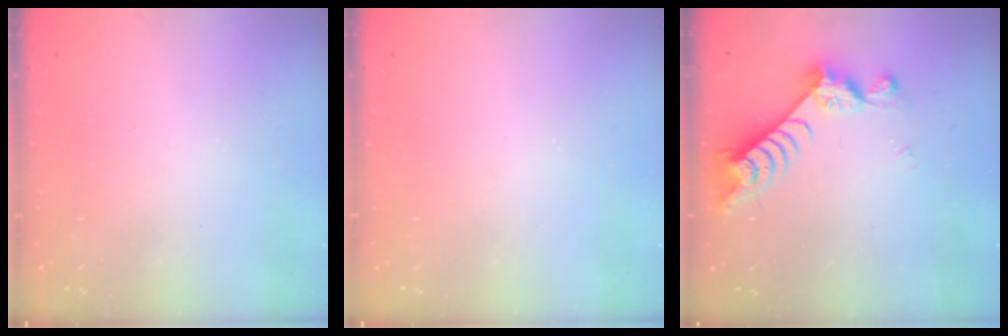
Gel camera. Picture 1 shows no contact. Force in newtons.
{"total": 0.0}
{"total": 7.2, "press": 7.2, "slide": 1.0}